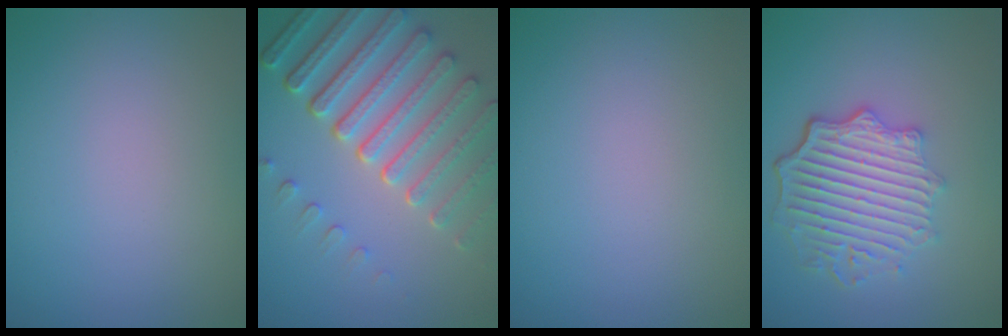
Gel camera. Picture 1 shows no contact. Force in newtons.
{"total": 7.6, "press": 5.7, "slide": 5.1}
{"total": 0.0}
{"total": 5.9, "press": 4.6, "slide": 3.8}